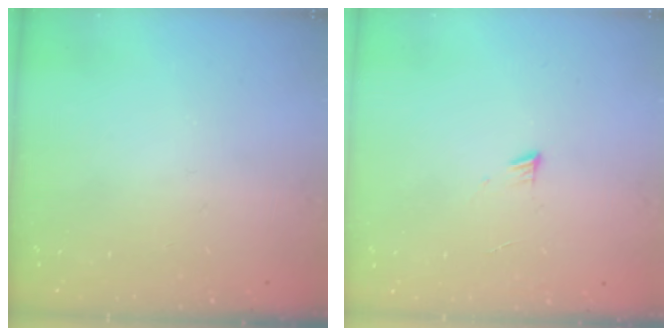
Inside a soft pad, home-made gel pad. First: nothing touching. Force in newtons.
{"total": 3.5, "press": 3.4, "slide": 0.4}